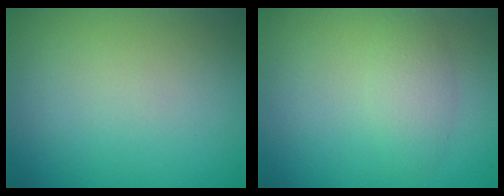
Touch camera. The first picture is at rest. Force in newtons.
{"total": 2.1, "press": 2.1, "slide": 0.1}